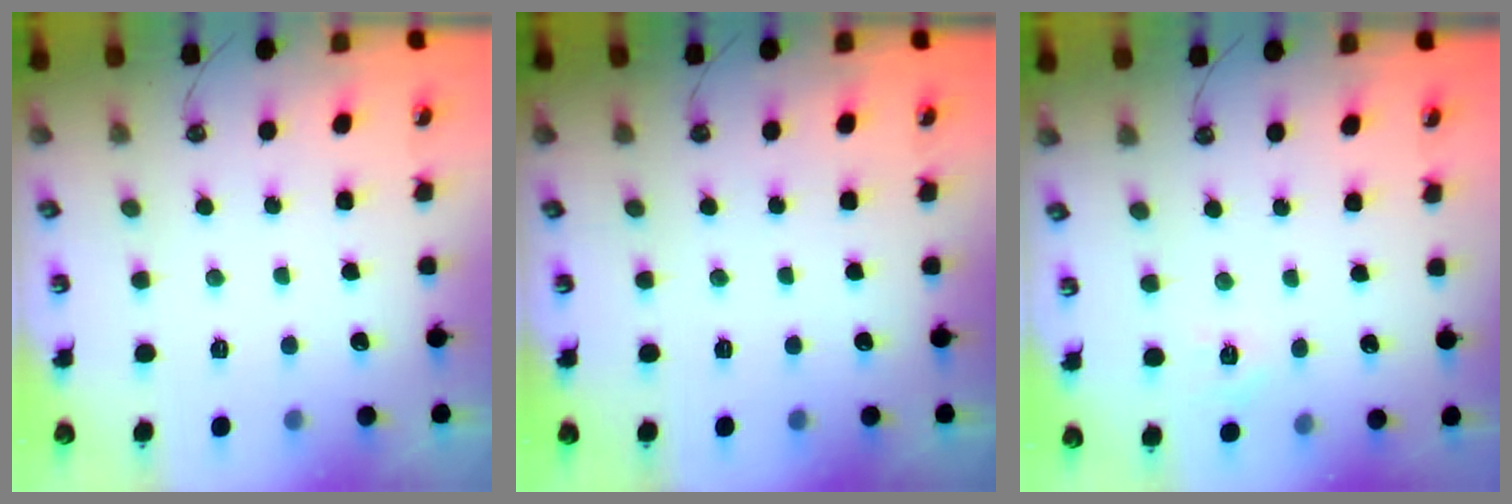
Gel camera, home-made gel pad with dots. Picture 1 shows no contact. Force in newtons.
{"total": 0.0}
{"total": 5.7, "press": 5.6, "slide": 0.7}